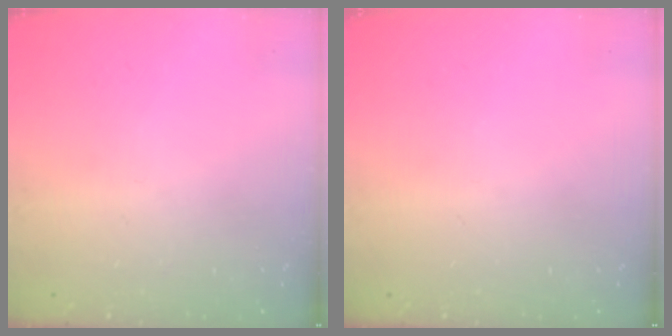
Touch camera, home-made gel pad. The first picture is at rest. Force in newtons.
{"total": 0.0}